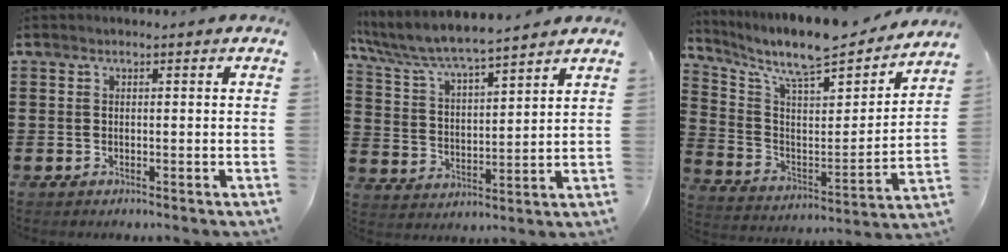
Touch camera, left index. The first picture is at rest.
{"total": 6.1, "force": [5.7, 0.3, 2.1], "torque": [-0.068, -0.038, 0.095]}
{"total": 8.8, "force": [7.8, 1.4, 3.8], "torque": [-0.104, -0.065, 0.128]}